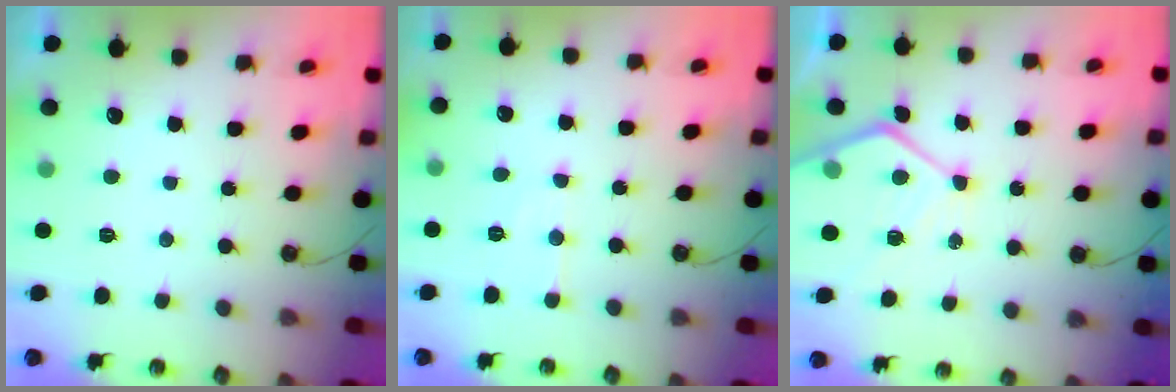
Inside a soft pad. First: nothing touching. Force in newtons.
{"total": 6.7, "press": 6.7, "slide": 0.4}
{"total": 11.6, "press": 11.6, "slide": 1.1}